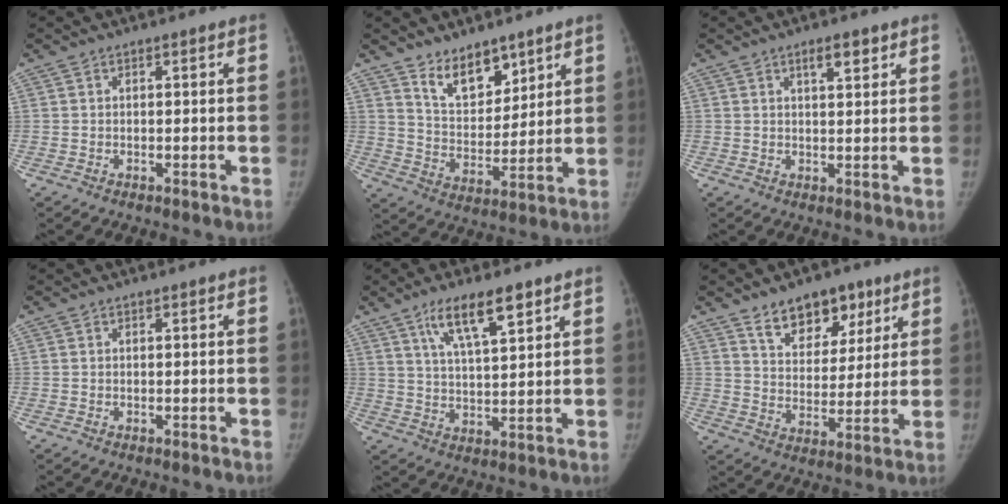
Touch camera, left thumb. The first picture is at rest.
{"total": 10.0, "force": [7.2, 5.1, 4.8], "torque": [-0.043, -0.060, 0.135]}
{"total": 3.6, "force": [2.2, 1.2, 2.6], "torque": [-0.031, -0.011, 0.034]}
{"total": 0.0}
{"total": 9.9, "force": [6.0, 2.6, 7.5], "torque": [-0.119, -0.026, 0.111]}
{"total": 12.7, "force": [8.1, 7.6, 6.1], "torque": [-0.047, -0.043, 0.133]}